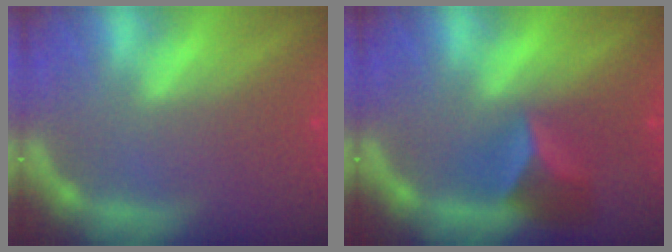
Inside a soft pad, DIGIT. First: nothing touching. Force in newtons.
{"total": 4.9}